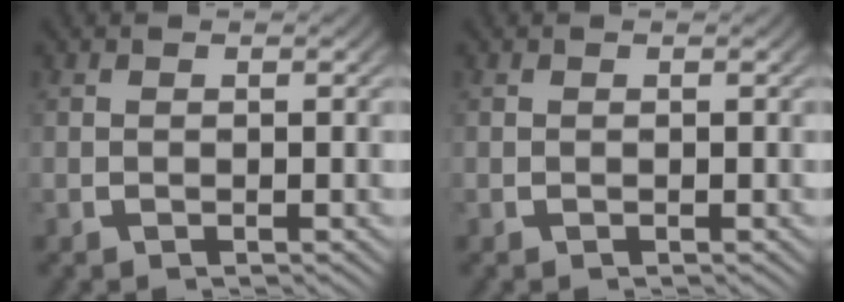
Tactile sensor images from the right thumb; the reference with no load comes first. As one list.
[{"total": 0.0}]